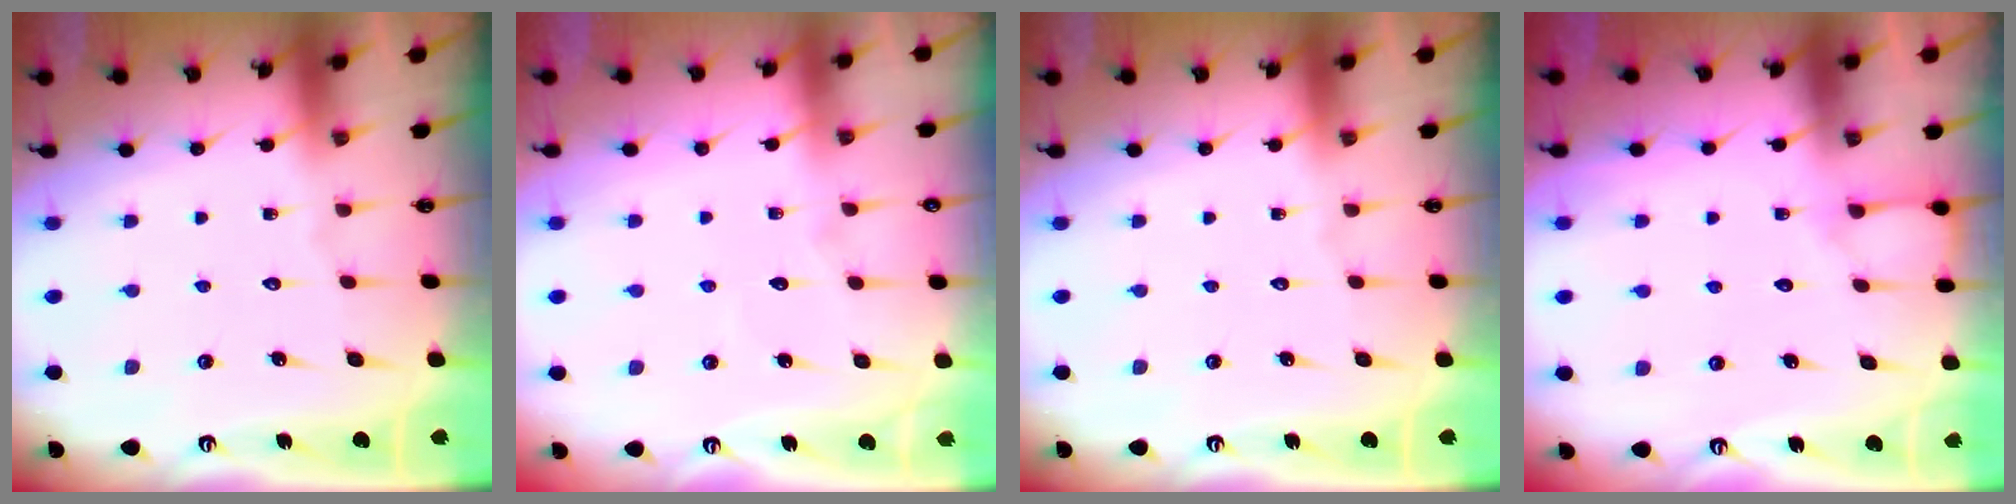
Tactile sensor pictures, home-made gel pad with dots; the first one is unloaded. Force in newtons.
{"total": 3.4, "press": 3.3, "slide": 0.4}
{"total": 0.0}
{"total": 4.6, "press": 4.6, "slide": 0.5}